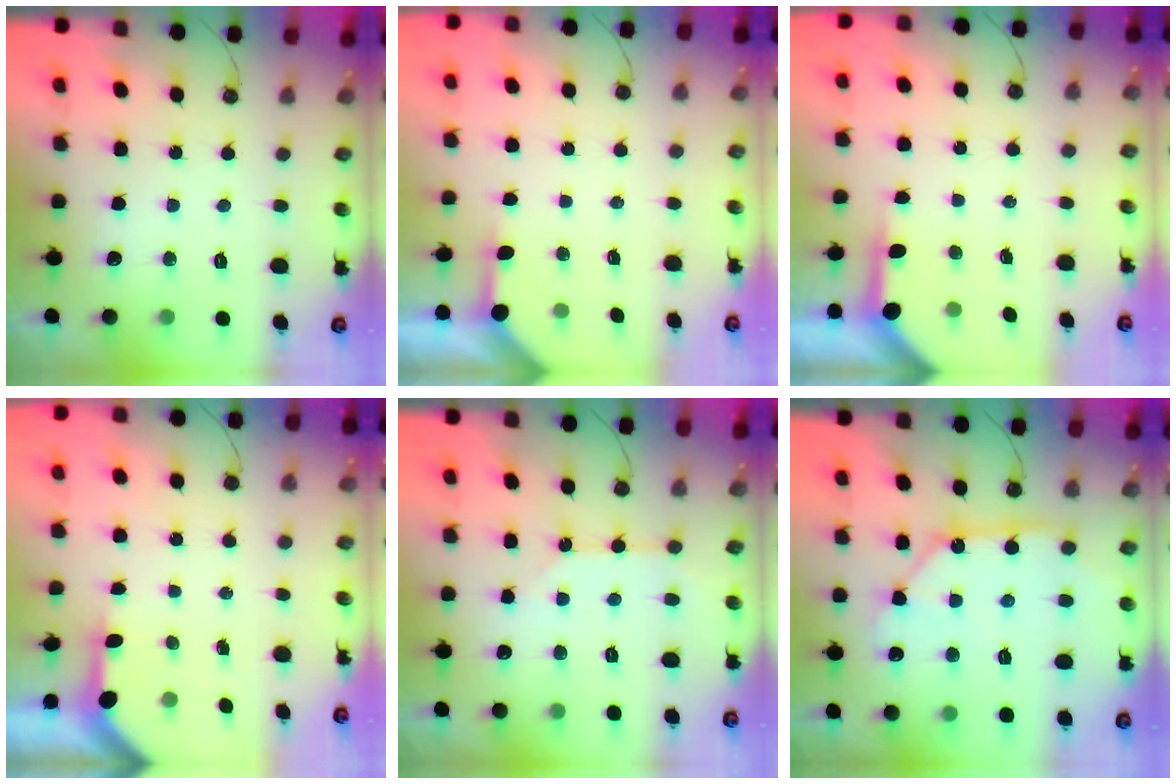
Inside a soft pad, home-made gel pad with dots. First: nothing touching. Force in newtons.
{"total": 2.6, "press": 2.5, "slide": 0.3}
{"total": 3.9, "press": 3.9, "slide": 0.3}
{"total": 3.3, "press": 3.3, "slide": 0.2}
{"total": 2.7, "press": 2.7, "slide": 0.3}
{"total": 10.8, "press": 10.7, "slide": 1.1}